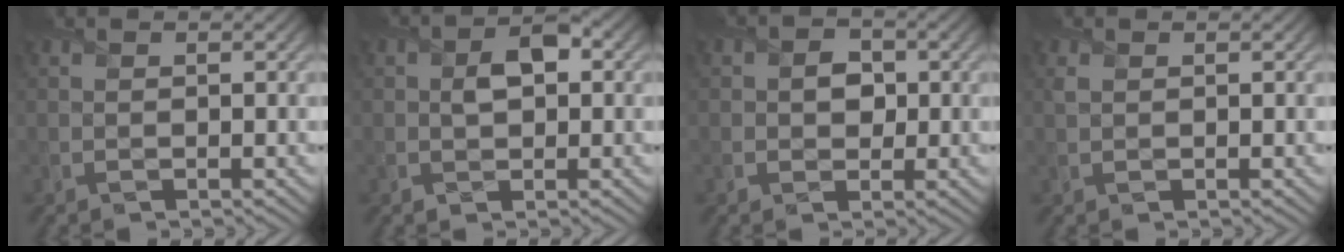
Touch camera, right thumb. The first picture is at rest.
{"total": 3.9, "force": [0.3, 2.6, 2.9], "torque": [-0.052, 0.002, 0.003]}
{"total": 3.3, "force": [0.3, 2.8, 1.7], "torque": [-0.024, -0.004, -0.004]}
{"total": 0.7, "force": [0.4, 0.5, 0.4], "torque": [-0.014, -0.001, 0.011]}